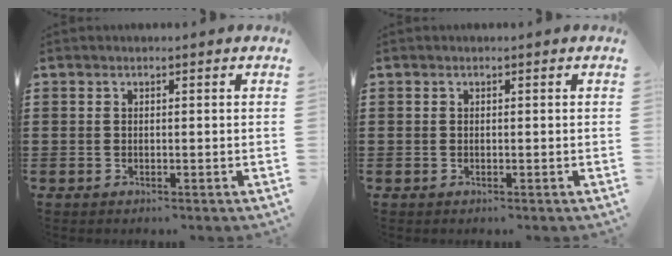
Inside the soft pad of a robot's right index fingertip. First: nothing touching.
{"total": 0.0}